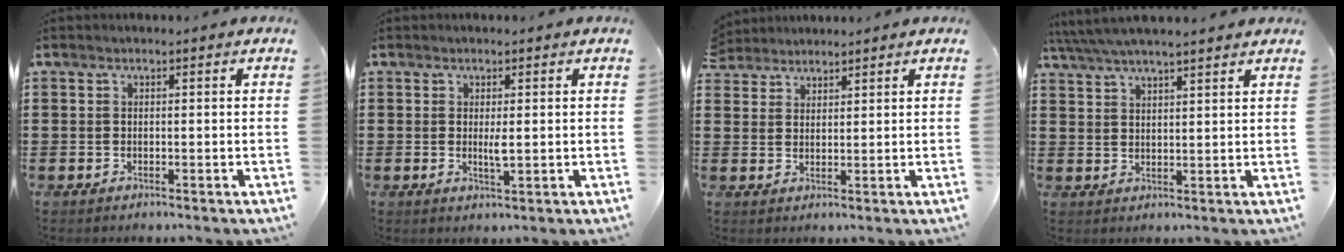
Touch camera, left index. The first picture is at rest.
{"total": 2.2, "force": [0.2, 0.4, 2.1], "torque": [-0.042, -0.003, 0.003]}
{"total": 2.7, "force": [2.5, 0.8, -0.4], "torque": [-0.003, 0.001, 0.050]}
{"total": 4.3, "force": [3.9, 0.1, 1.9], "torque": [-0.049, -0.013, 0.070]}